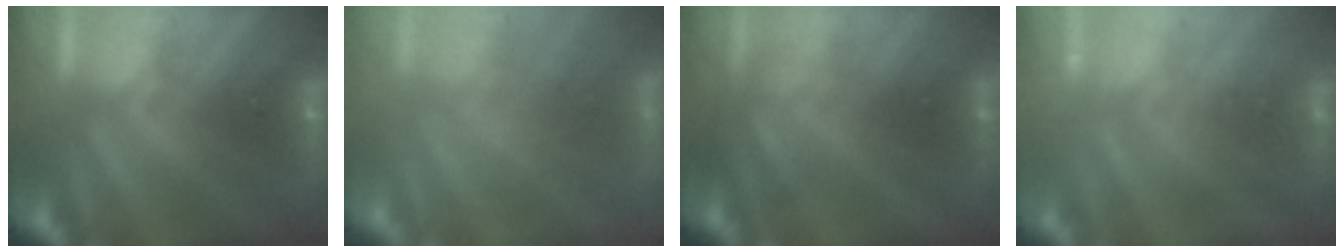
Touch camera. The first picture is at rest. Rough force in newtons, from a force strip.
{"total": 2.9}
{"total": 2.5}
{"total": 2.4}